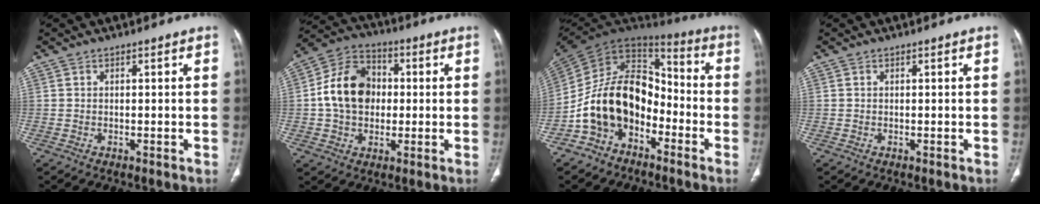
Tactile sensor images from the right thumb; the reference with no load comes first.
{"total": 13.6, "force": [0.4, 10.4, 8.7], "torque": [-0.130, 0.025, 0.001]}
{"total": 18.0, "force": [-6.6, 12.3, 11.3], "torque": [-0.177, 0.085, -0.128]}
{"total": 0.0}